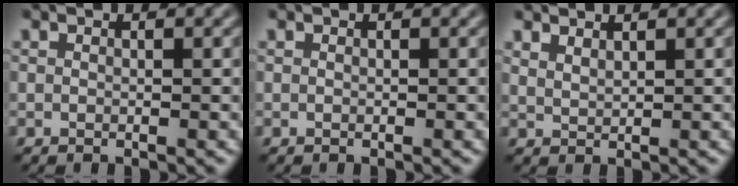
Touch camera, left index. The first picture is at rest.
{"total": 0.0}
{"total": 1.2, "force": [1.1, 0.3, 0.3], "torque": [-0.001, 0.004, 0.020]}